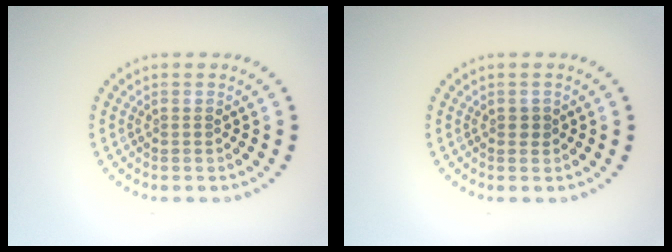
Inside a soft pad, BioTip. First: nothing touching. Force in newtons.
{"total": 0.8, "press": 0.8, "slide": 0.1}